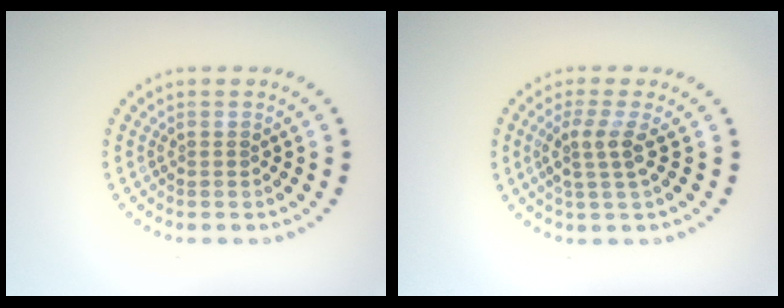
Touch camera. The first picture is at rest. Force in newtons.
{"total": 2.6, "press": 2.0, "slide": 1.6}